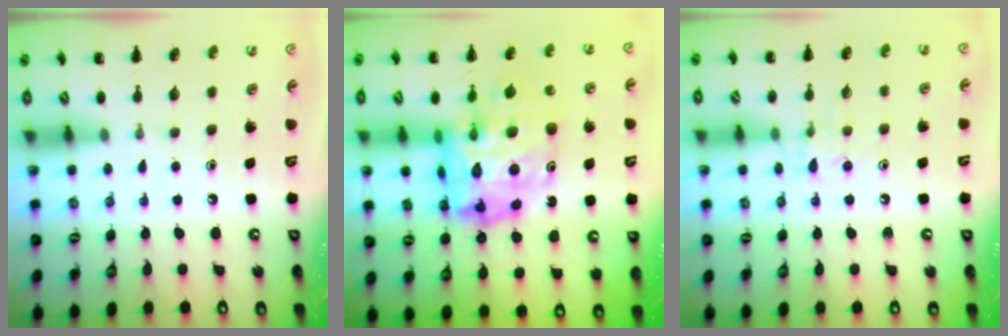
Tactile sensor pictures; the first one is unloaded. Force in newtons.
{"total": 19.0, "press": 18.2, "slide": 5.6}
{"total": 7.9, "press": 7.7, "slide": 1.7}